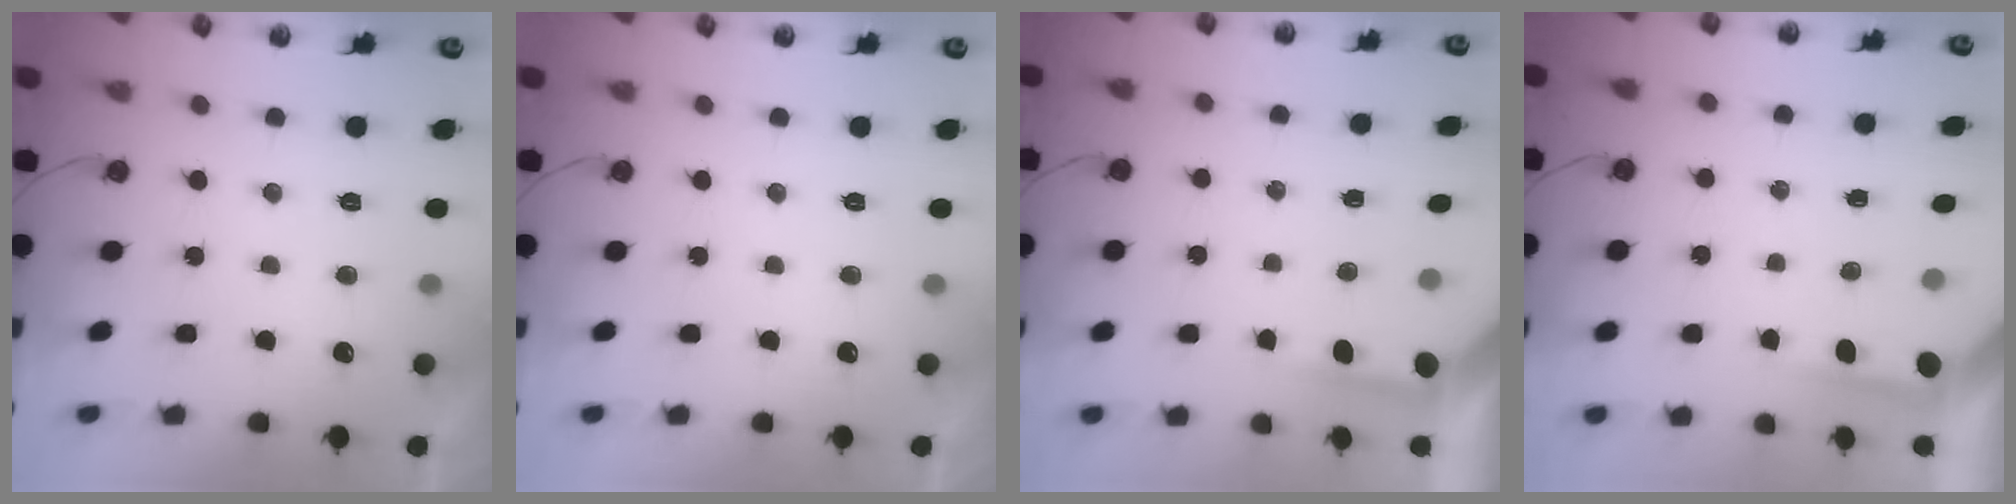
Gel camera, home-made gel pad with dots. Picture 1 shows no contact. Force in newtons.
{"total": 0.0}
{"total": 3.5, "press": 3.4, "slide": 0.5}
{"total": 4.0, "press": 4.0, "slide": 0.4}